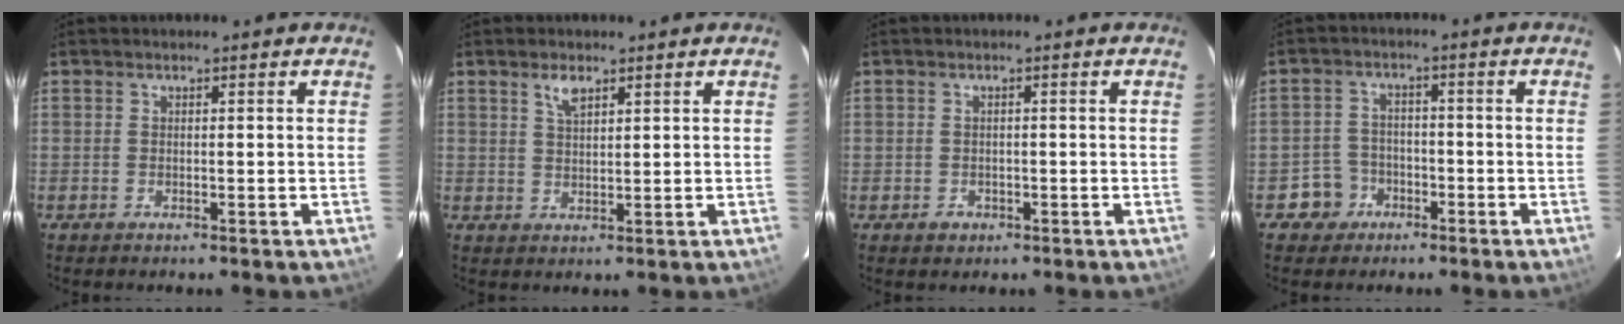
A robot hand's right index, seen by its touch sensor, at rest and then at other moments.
{"total": 3.0, "force": [1.9, 1.2, 2.0], "torque": [-0.037, 0.003, 0.038]}
{"total": 2.2, "force": [-0.7, 2.0, 0.4], "torque": [-0.007, 0.002, -0.007]}
{"total": 5.1, "force": [-2.7, 4.3, 0.1], "torque": [-0.009, 0.021, -0.047]}